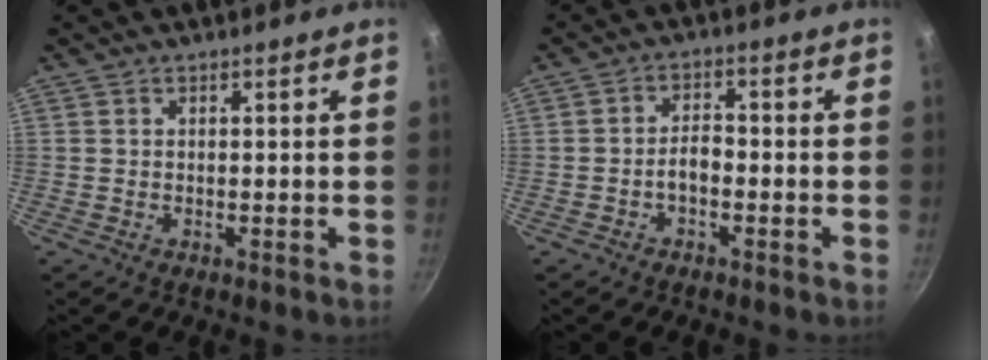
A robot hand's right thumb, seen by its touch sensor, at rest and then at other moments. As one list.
[{"total": 3.3, "force": [-1.5, 1.7, 2.4], "torque": [-0.032, 0.023, -0.029]}]